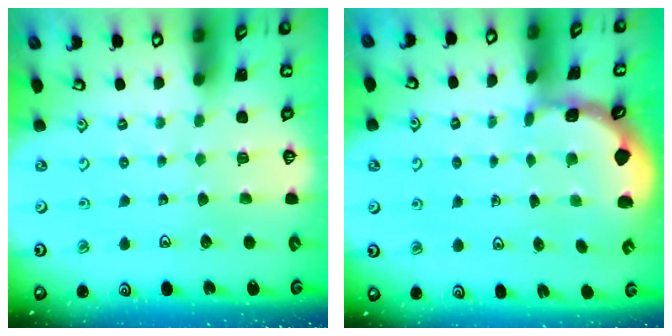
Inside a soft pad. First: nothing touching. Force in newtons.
{"total": 0.8, "press": 0.8, "slide": 0.2}